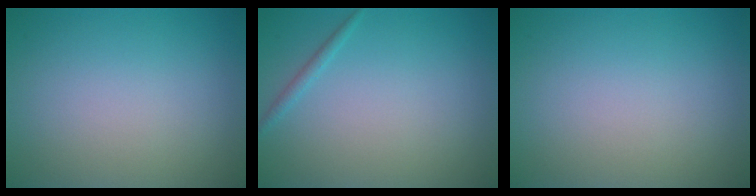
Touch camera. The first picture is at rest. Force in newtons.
{"total": 0.8, "press": 0.8, "slide": 0.0}
{"total": 0.0}